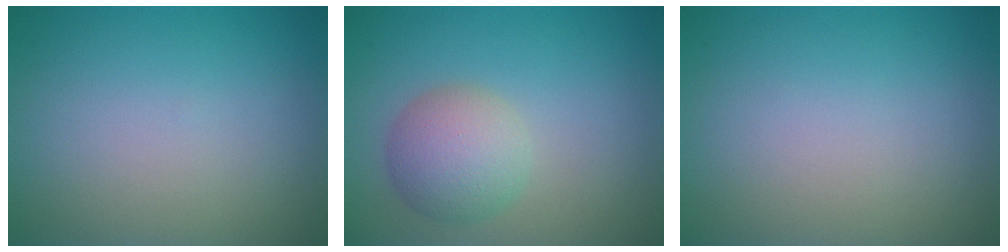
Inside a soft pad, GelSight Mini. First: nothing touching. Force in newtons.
{"total": 4.0, "press": 4.0, "slide": 0.1}
{"total": 0.0}